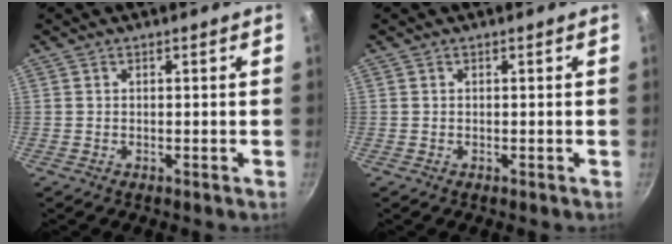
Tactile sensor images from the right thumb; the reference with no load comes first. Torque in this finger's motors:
{"motor_torque": [-0.13, 0.14, 0.20, 0.08, 0.03]}